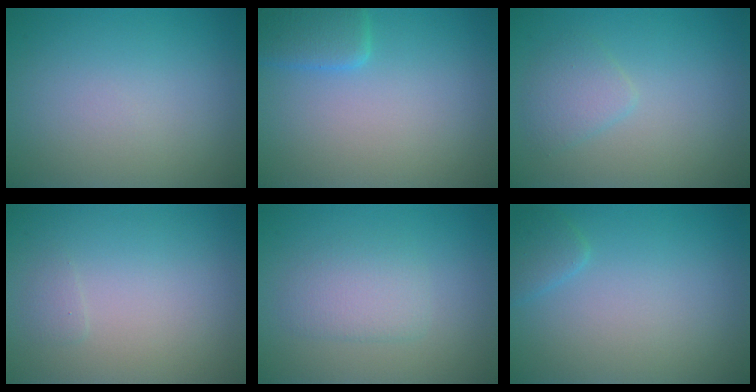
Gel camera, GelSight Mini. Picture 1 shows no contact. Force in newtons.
{"total": 2.6, "press": 2.6, "slide": 0.2}
{"total": 1.9, "press": 1.9, "slide": 0.1}
{"total": 0.5, "press": 0.5, "slide": 0.0}
{"total": 2.4, "press": 2.4, "slide": 0.4}
{"total": 1.3, "press": 1.2, "slide": 0.1}